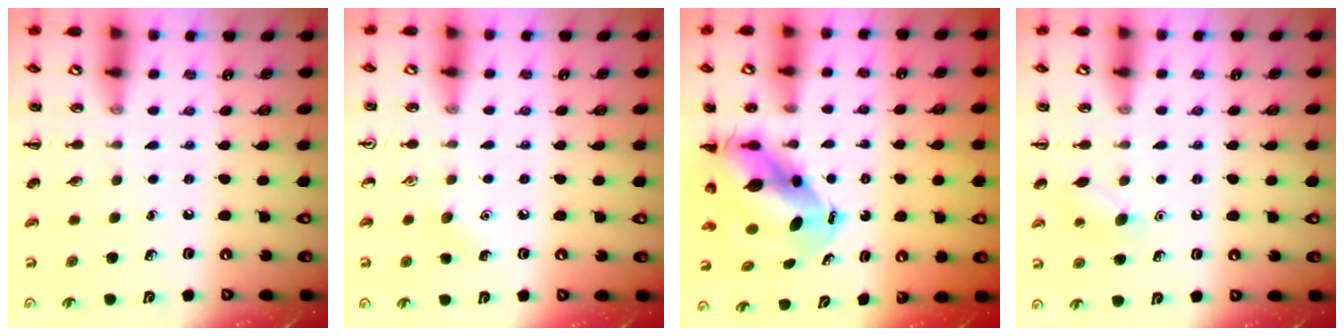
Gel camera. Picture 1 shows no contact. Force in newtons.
{"total": 4.0, "press": 3.9, "slide": 1.1}
{"total": 7.2, "press": 7.0, "slide": 1.7}
{"total": 8.1, "press": 7.9, "slide": 1.7}